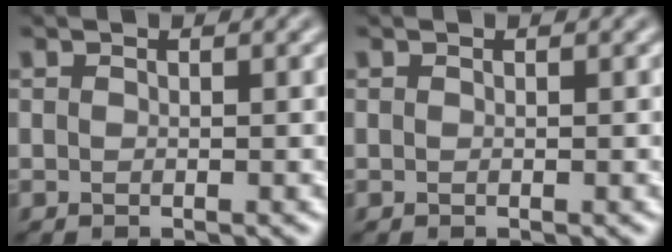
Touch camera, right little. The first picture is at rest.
{"total": 0.0}